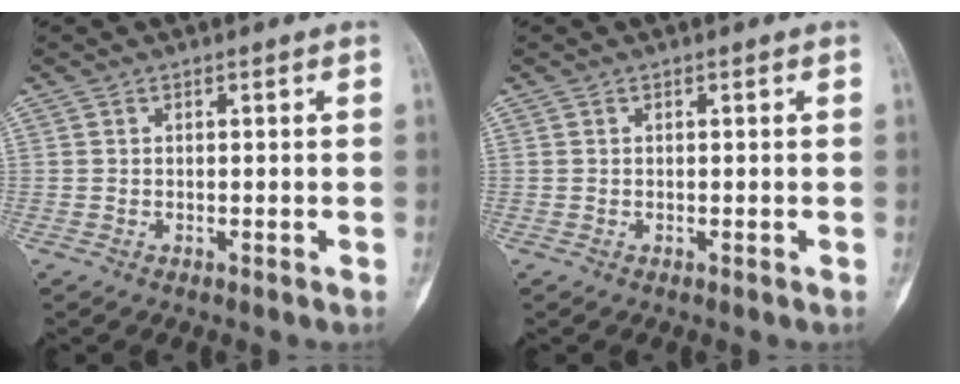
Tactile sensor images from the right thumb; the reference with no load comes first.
{"total": 0.0}